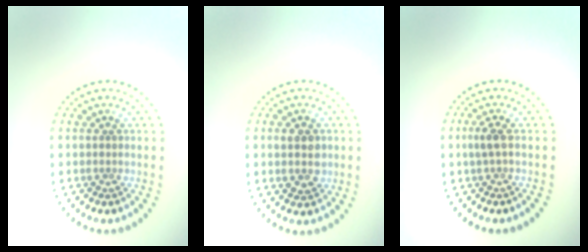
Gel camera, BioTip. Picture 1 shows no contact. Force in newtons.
{"total": 2.6, "press": 2.6, "slide": 0.3}
{"total": 1.2, "press": 1.0, "slide": 0.5}